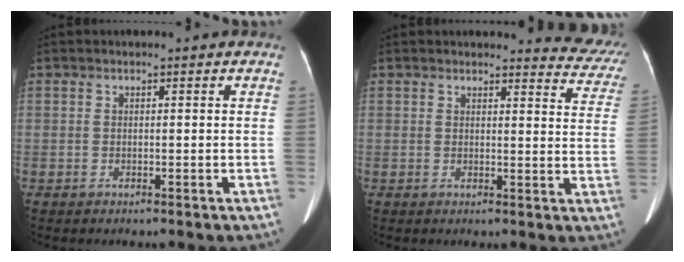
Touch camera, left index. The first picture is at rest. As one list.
[{"total": 8.5, "force": [8.4, 1.5, 0.3], "torque": [0.032, -0.070, 0.055]}]